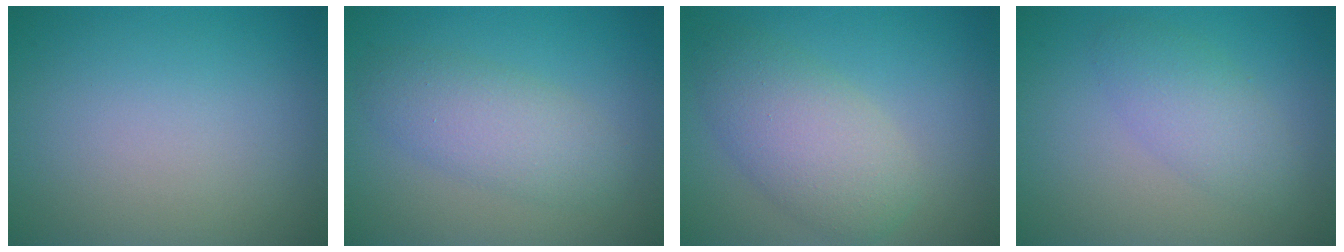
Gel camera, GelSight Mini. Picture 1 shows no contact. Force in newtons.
{"total": 3.8, "press": 3.8, "slide": 0.1}
{"total": 5.1, "press": 5.1, "slide": 0.2}
{"total": 2.9, "press": 2.9, "slide": 0.1}